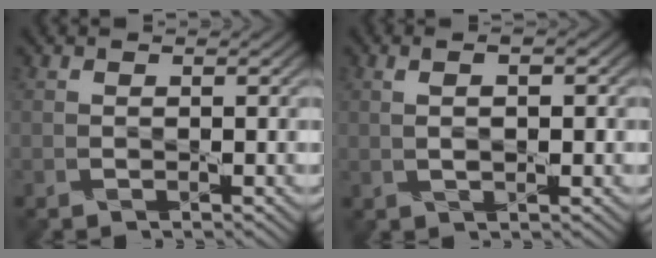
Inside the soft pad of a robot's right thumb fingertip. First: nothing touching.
{"total": 3.4, "force": [0.6, 1.0, 3.2], "torque": [-0.048, -0.004, 0.009]}